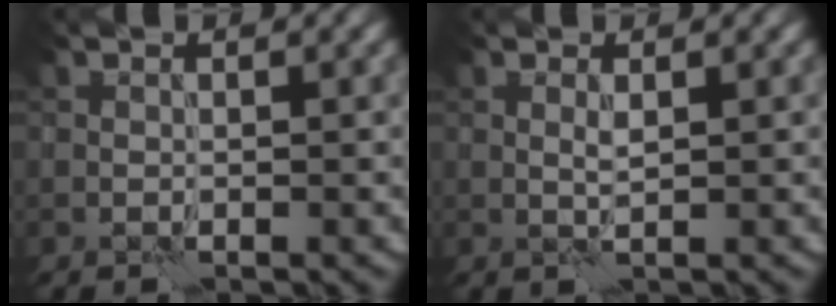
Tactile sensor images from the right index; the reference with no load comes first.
{"total": 0.9, "force": [0.3, 0.0, 0.9], "torque": [-0.021, 0.002, 0.003]}